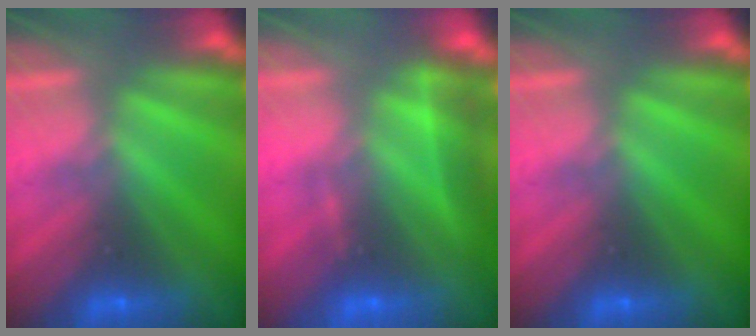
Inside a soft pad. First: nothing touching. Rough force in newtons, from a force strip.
{"total": 2.3}
{"total": 0.0}